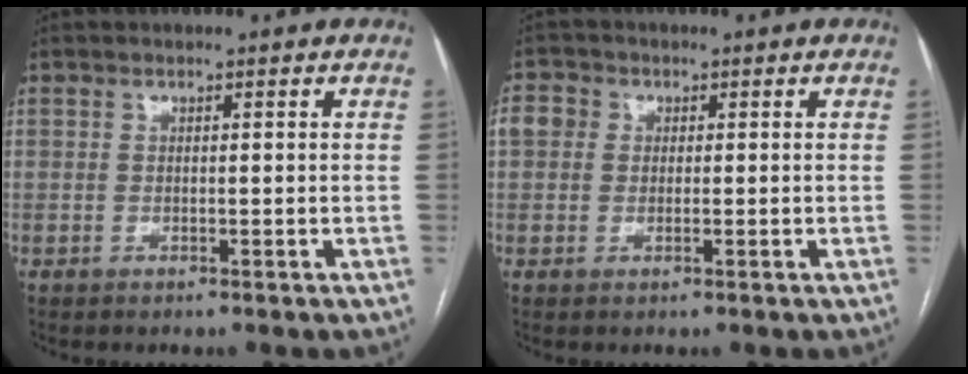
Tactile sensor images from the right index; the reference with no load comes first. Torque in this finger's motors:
{"motor_torque": [-0.18, 0.09, -0.01, 0.02]}